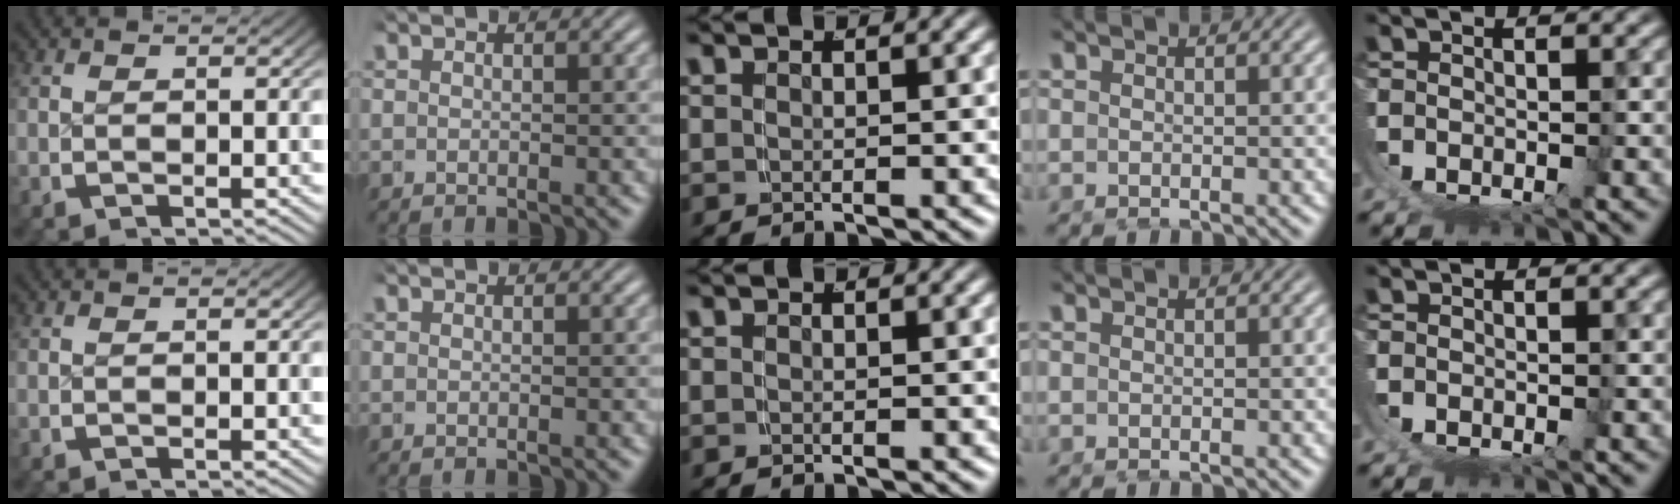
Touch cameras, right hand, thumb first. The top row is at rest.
{}